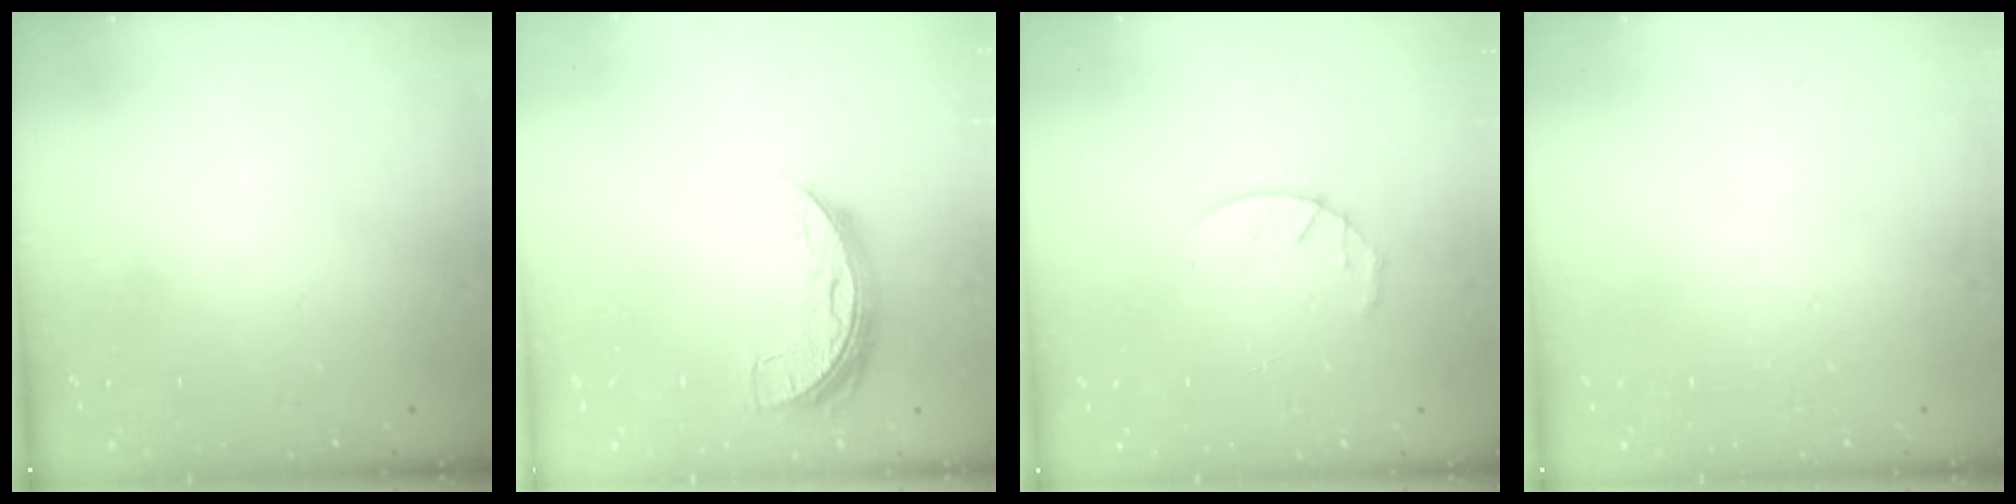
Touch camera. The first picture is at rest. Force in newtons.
{"total": 7.7, "press": 7.7, "slide": 0.4}
{"total": 3.0, "press": 2.9, "slide": 0.5}
{"total": 0.0}